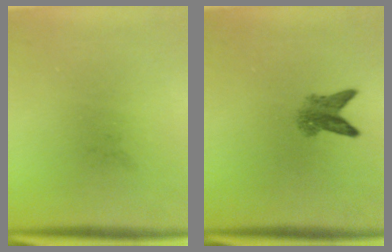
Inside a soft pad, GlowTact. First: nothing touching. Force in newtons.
{"total": 3.3}